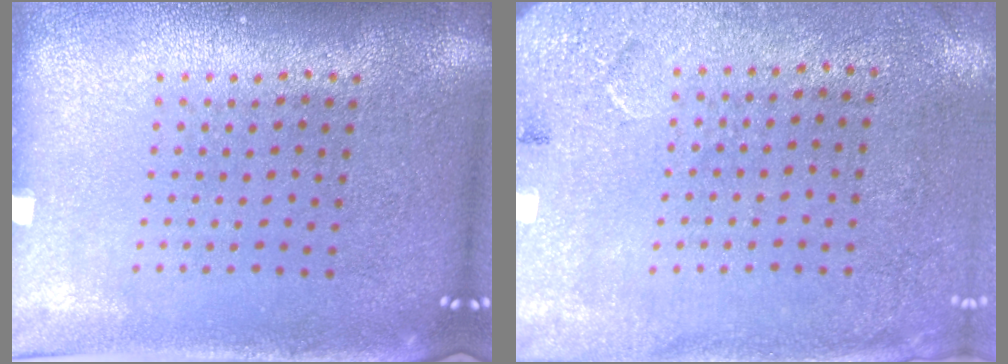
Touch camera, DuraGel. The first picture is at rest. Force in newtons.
{"total": 2.7, "press": 2.2, "slide": 1.6}